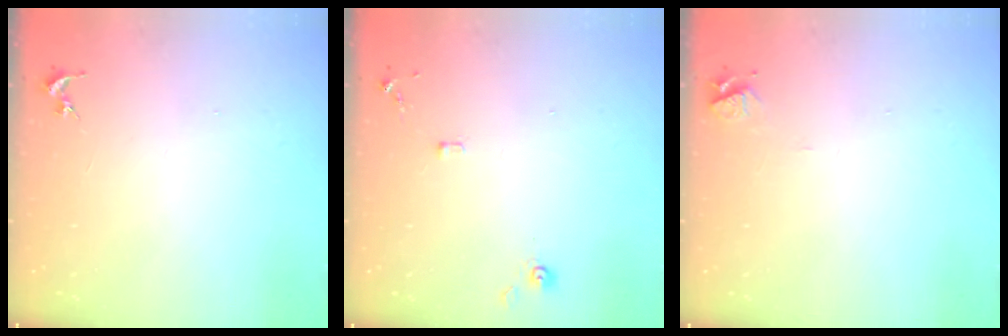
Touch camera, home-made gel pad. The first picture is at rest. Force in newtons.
{"total": 6.5, "press": 6.4, "slide": 0.6}
{"total": 4.9, "press": 4.9, "slide": 0.5}